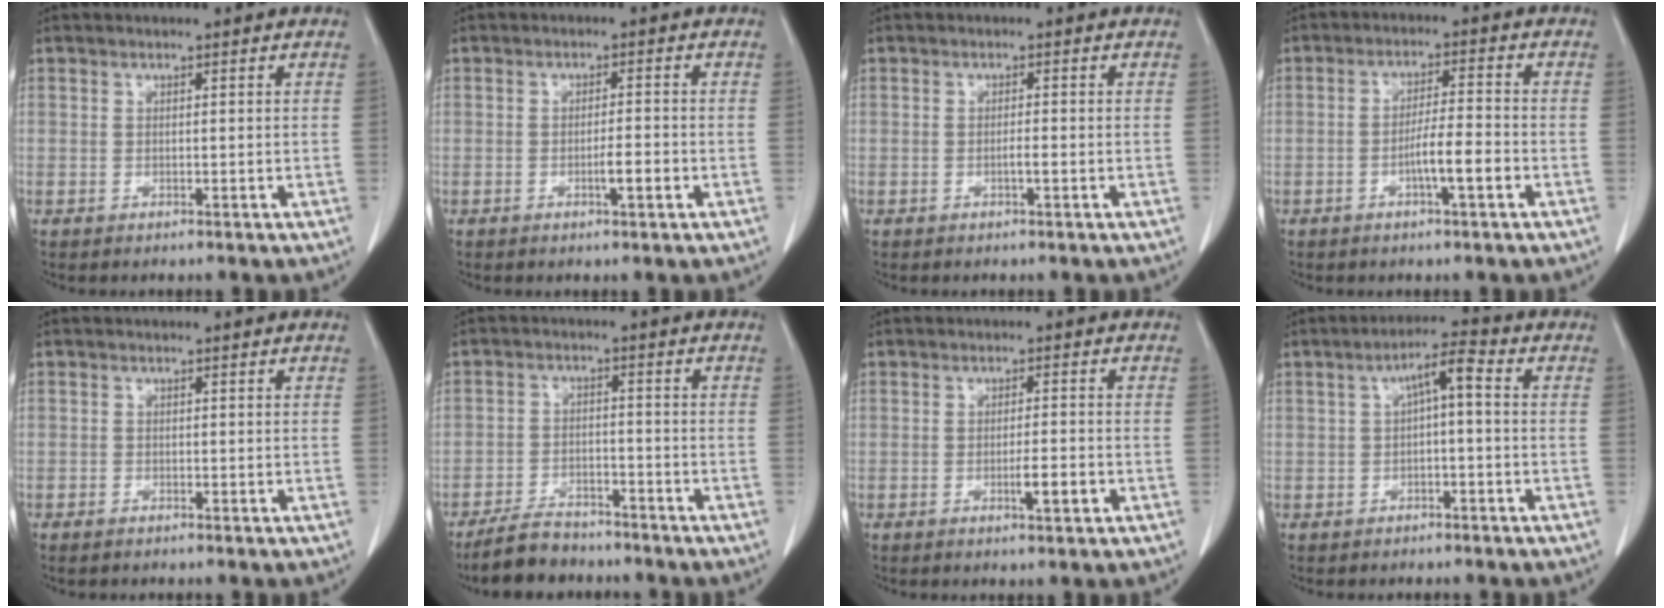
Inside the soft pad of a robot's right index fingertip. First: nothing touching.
{"total": 3.3, "force": [-1.1, 0.6, 3.1], "torque": [-0.053, 0.001, -0.015]}
{"total": 1.6, "force": [-0.5, 0.3, 1.4], "torque": [-0.028, 0.001, -0.008]}
{"total": 5.9, "force": [-2.2, 0.6, 5.4], "torque": [-0.098, 0.004, -0.038]}
{"total": 1.2, "force": [-0.8, 0.7, 0.6], "torque": [-0.015, 0.000, -0.011]}
{"total": 7.6, "force": [-6.6, 3.0, 2.4], "torque": [-0.049, -0.011, -0.114]}
{"total": 3.8, "force": [-1.3, 0.7, 3.5], "torque": [-0.059, -0.001, -0.017]}
{"total": 5.3, "force": [0.5, 1.4, 5.1], "torque": [-0.093, 0.024, 0.010]}